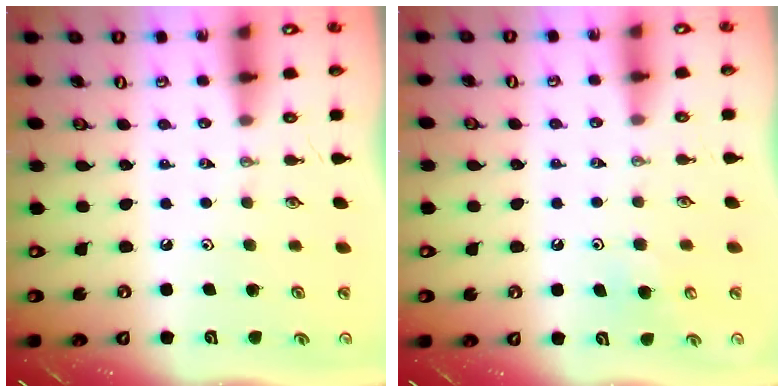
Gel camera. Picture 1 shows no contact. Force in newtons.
{"total": 5.5, "press": 5.4, "slide": 0.6}